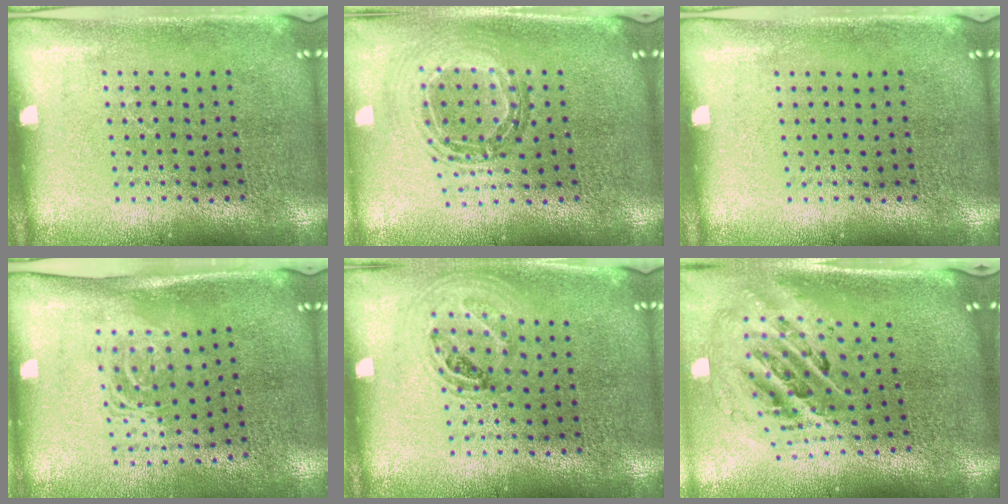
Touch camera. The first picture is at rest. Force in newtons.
{"total": 0.9, "press": 0.9, "slide": 0.1}
{"total": 0.0}
{"total": 1.7, "press": 1.2, "slide": 1.1}
{"total": 1.1, "press": 1.0, "slide": 0.4}
{"total": 2.8, "press": 1.9, "slide": 2.1}